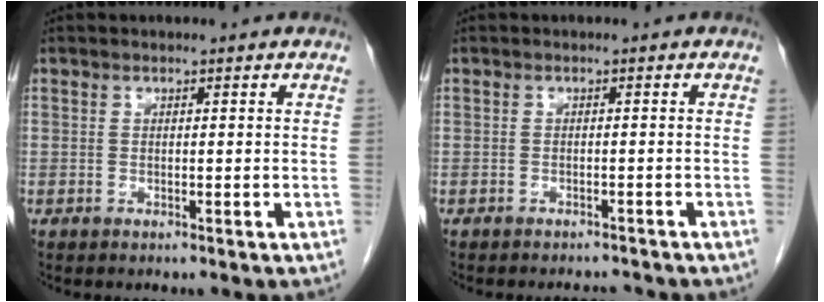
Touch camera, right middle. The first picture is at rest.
{"total": 3.3, "force": [-3.1, 0.7, 0.6], "torque": [-0.008, -0.006, -0.041]}